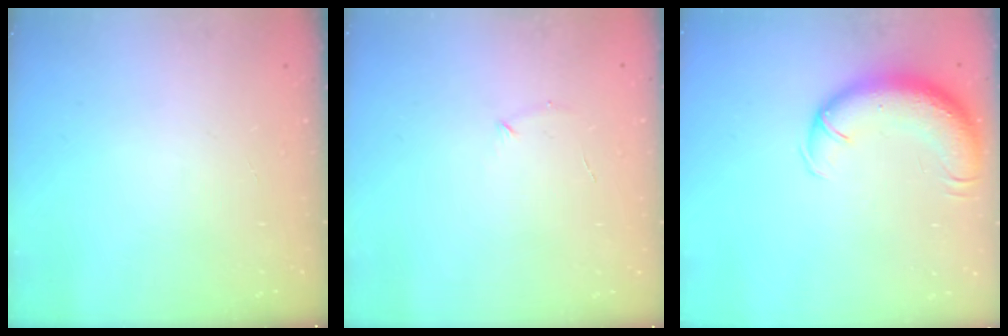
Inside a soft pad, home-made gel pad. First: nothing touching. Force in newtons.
{"total": 4.2, "press": 4.0, "slide": 1.1}
{"total": 11.6, "press": 11.2, "slide": 2.8}